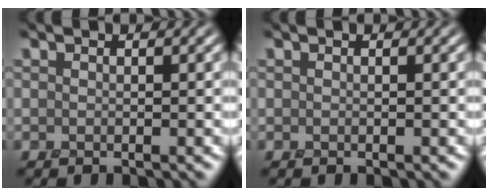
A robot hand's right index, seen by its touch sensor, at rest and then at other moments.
{"total": 0.0}